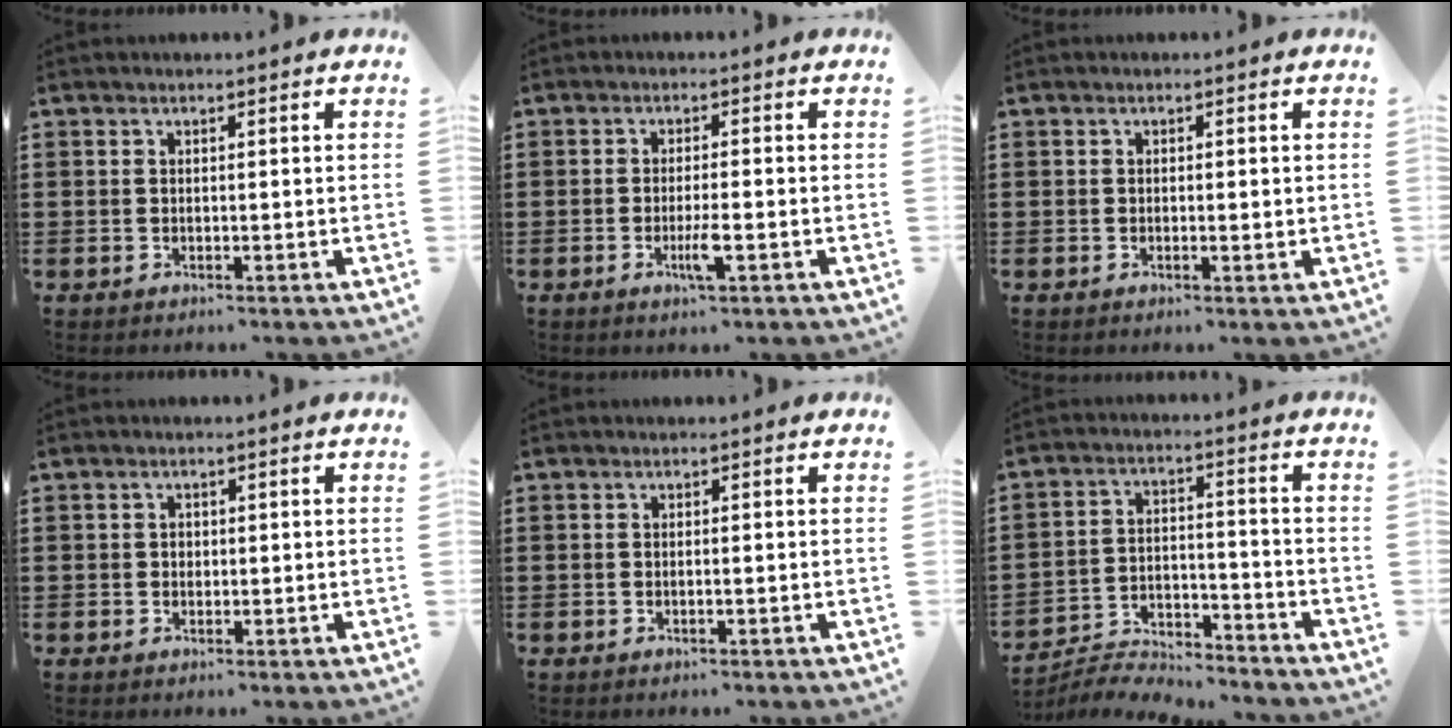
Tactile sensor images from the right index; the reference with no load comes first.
{"total": 3.7, "force": [-1.4, 0.3, 3.4], "torque": [-0.064, -0.007, -0.026]}
{"total": 0.9, "force": [-0.1, 0.2, 0.9], "torque": [-0.017, -0.002, -0.001]}
{"total": 0.8, "force": [0.1, 0.7, 0.4], "torque": [-0.010, 0.002, 0.002]}
{"total": 0.5, "force": [-0.2, 0.0, 0.5], "torque": [-0.008, -0.002, -0.004]}
{"total": 5.5, "force": [-5.4, 0.4, 0.5], "torque": [-0.016, 0.011, -0.112]}